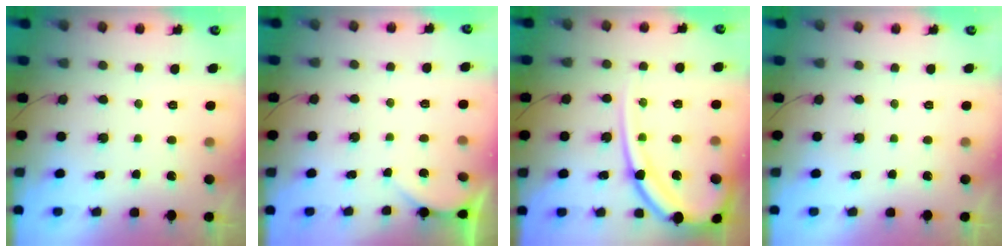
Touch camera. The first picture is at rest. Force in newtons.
{"total": 2.4, "press": 2.4, "slide": 0.3}
{"total": 17.4, "press": 17.3, "slide": 1.7}
{"total": 0.0}